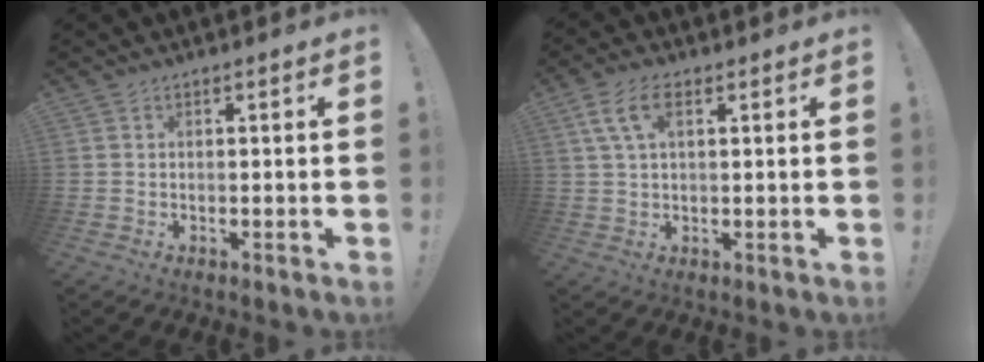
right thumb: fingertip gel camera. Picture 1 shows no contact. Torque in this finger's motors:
{"motor_torque": [0.69, 0.92, 0.62, 0.27, 0.01]}